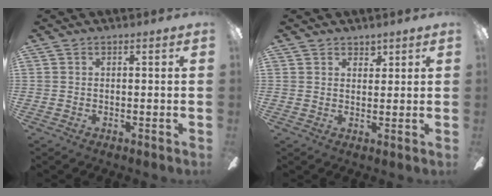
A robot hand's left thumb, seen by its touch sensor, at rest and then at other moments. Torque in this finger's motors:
{"motor_torque": [0.10, -0.01, -0.16, -0.08, 0.00]}